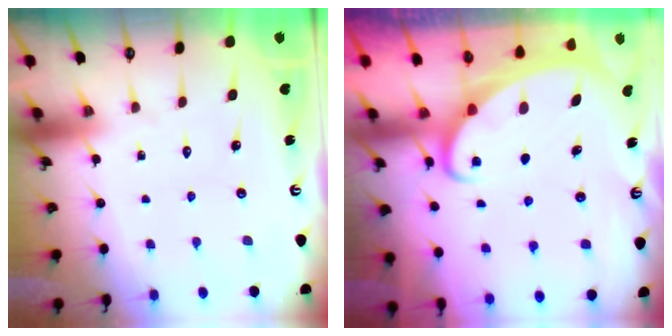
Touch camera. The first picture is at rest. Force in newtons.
{"total": 2.7, "press": 2.7, "slide": 0.3}